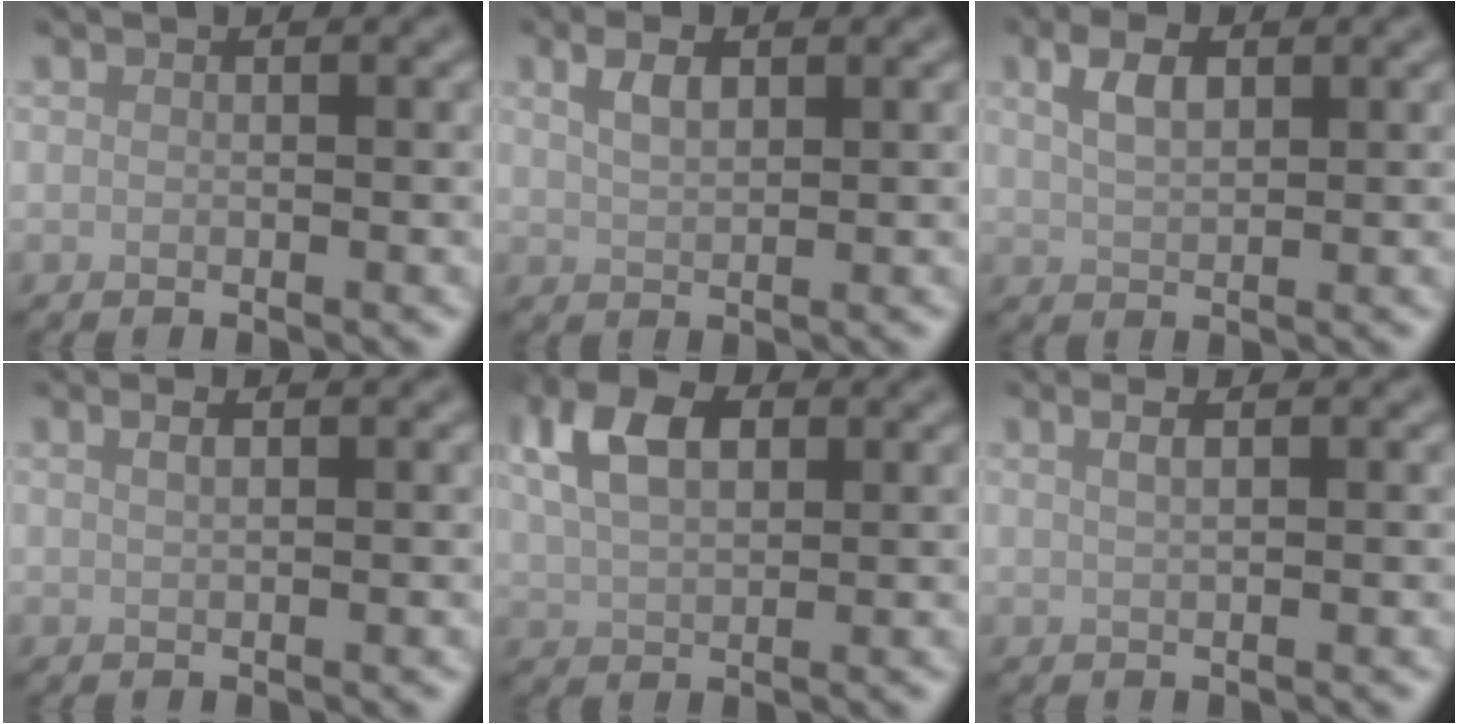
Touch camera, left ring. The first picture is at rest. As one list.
[{"total": 2.4, "force": [1.1, 1.1, 1.8], "torque": [-0.040, 0.004, 0.023]}, {"total": 3.1, "force": [1.3, 1.6, 2.4], "torque": [-0.052, 0.006, 0.026]}, {"total": 1.4, "force": [0.7, 0.5, 1.1], "torque": [-0.014, -0.001, 0.011]}, {"total": 7.1, "force": [2.6, 4.2, 5.0], "torque": [-0.116, 0.019, 0.043]}, {"total": 2.1, "force": [1.1, 0.8, 1.5], "torque": [-0.016, 0.001, 0.008]}]